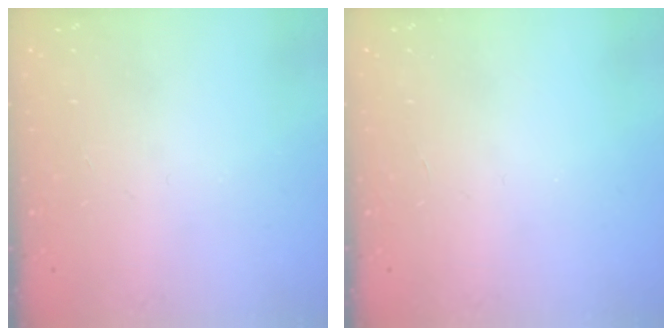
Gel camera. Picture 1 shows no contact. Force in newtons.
{"total": 0.0}